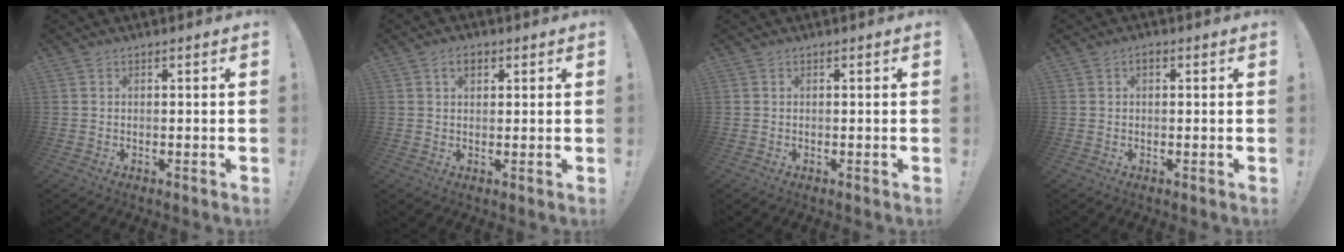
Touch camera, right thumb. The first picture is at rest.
{"total": 3.5, "force": [1.4, 2.2, 2.3], "torque": [-0.035, 0.003, 0.023]}
{"total": 0.0}
{"total": 1.2, "force": [0.2, 0.7, 0.9], "torque": [-0.016, 0.004, 0.002]}